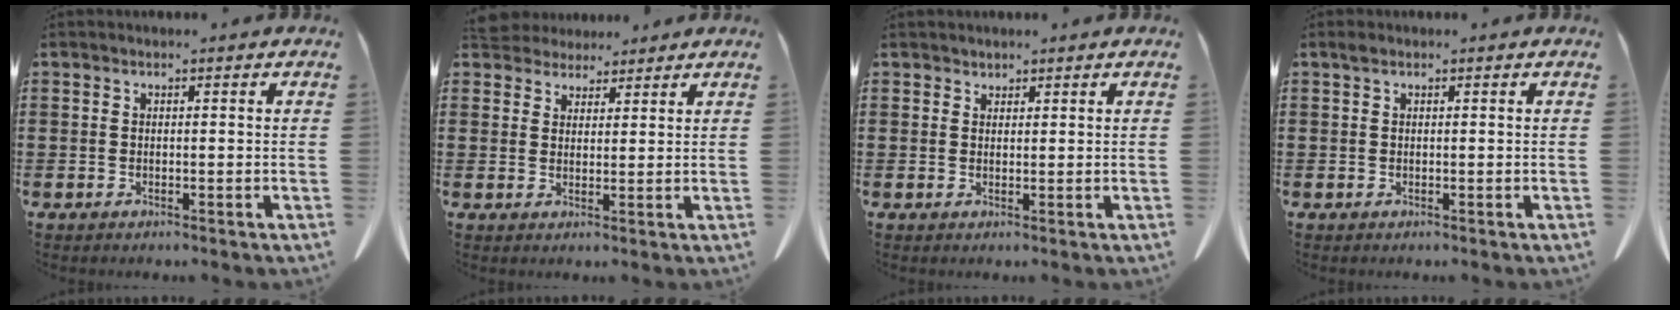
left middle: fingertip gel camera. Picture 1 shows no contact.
{"total": 3.7, "force": [3.5, 1.3, 0.1], "torque": [-0.015, -0.006, 0.067]}
{"total": 1.3, "force": [1.2, 0.5, -0.1], "torque": [-0.003, 0.000, 0.026]}
{"total": 0.6, "force": [0.4, 0.3, 0.4], "torque": [-0.010, 0.002, 0.007]}